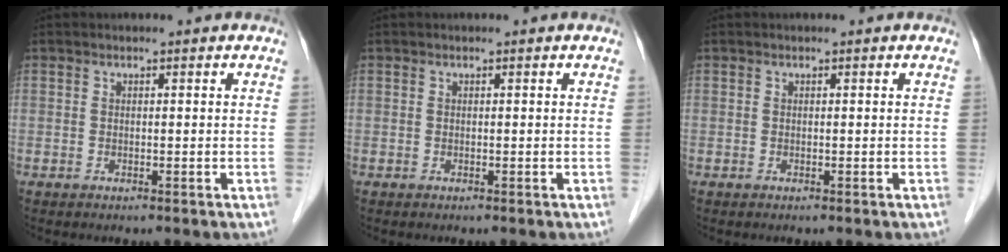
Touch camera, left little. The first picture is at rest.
{"total": 0.0}
{"total": 0.0}